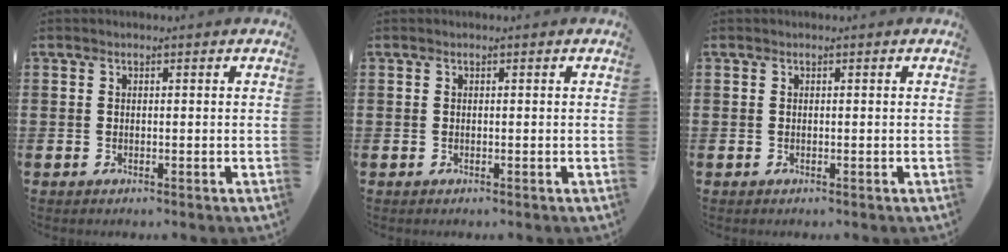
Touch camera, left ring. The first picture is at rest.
{"total": 0.0}
{"total": 0.0}